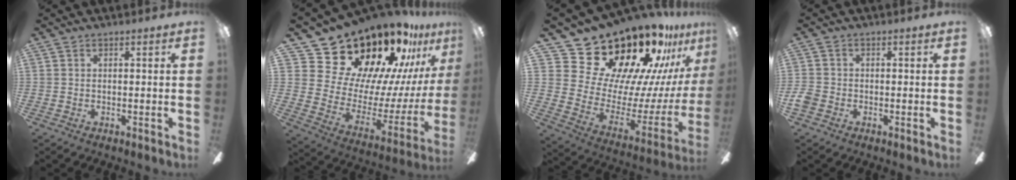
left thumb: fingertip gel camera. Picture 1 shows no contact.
{"total": 23.8, "force": [20.0, 10.8, 7.0], "torque": [-0.103, -0.176, 0.378]}
{"total": 25.9, "force": [21.1, 12.2, 8.9], "torque": [-0.125, -0.184, 0.407]}
{"total": 3.0, "force": [-1.4, 2.3, 1.4], "torque": [-0.026, 0.007, -0.026]}